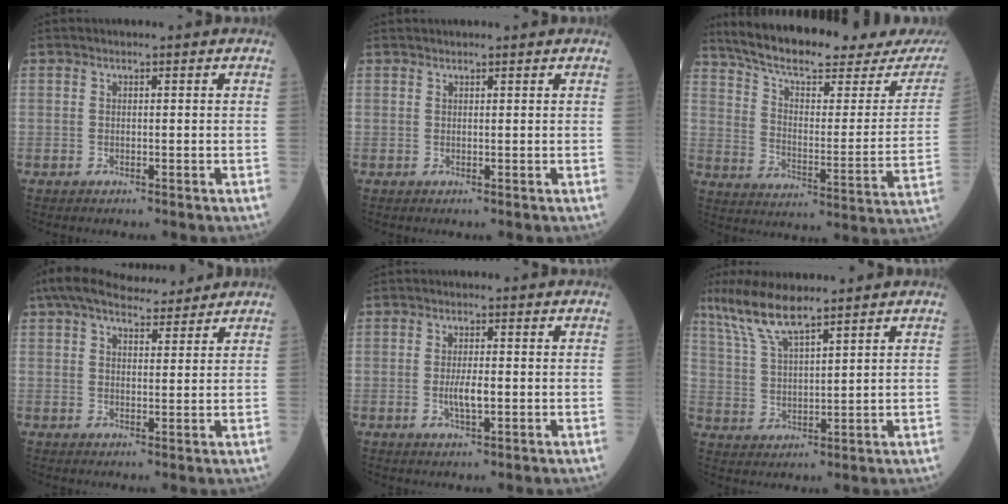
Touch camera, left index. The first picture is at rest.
{"total": 2.7, "force": [2.6, 0.3, 0.8], "torque": [-0.003, 0.025, 0.035]}
{"total": 23.9, "force": [21.0, 2.8, 11.0], "torque": [-0.166, -0.045, 0.289]}
{"total": 11.1, "force": [9.8, 2.6, 4.6], "torque": [-0.068, 0.031, 0.148]}
{"total": 2.9, "force": [-0.6, 0.6, 2.8], "torque": [-0.052, -0.004, -0.008]}
{"total": 8.3, "force": [6.4, 1.0, 5.2], "torque": [-0.107, 0.010, 0.130]}